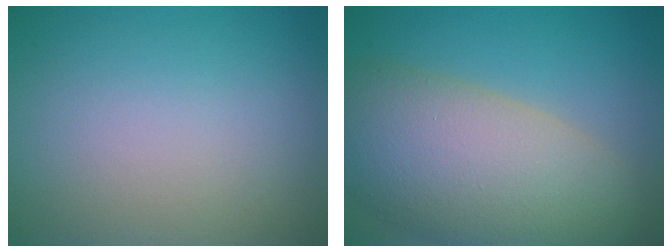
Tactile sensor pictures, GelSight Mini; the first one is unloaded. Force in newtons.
{"total": 11.8, "press": 11.8, "slide": 0.9}